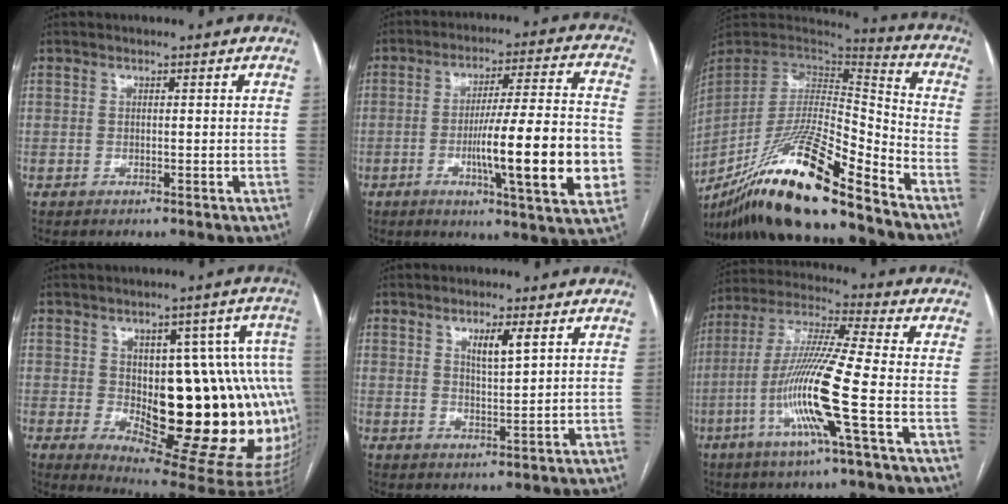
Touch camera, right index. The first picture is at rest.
{"total": 18.1, "force": [-3.8, 0.8, 17.7], "torque": [-0.242, -0.002, -0.055]}
{"total": 21.1, "force": [-16.1, 1.5, 13.6], "torque": [-0.269, -0.018, -0.298]}
{"total": 22.9, "force": [-1.8, 7.6, 21.5], "torque": [-0.208, 0.022, 0.000]}
{"total": 3.9, "force": [2.0, 0.5, 3.3], "torque": [-0.059, -0.004, 0.036]}
{"total": 14.2, "force": [-4.6, -0.9, 13.4], "torque": [-0.273, -0.010, -0.097]}